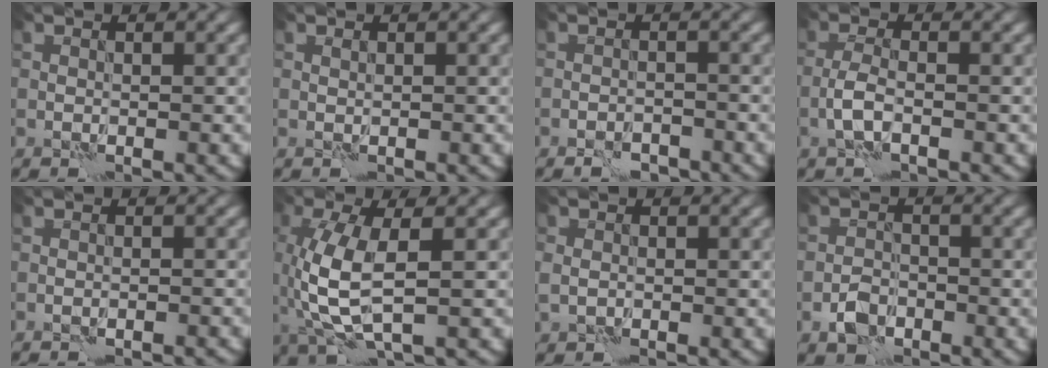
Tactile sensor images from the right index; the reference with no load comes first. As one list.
[{"total": 0.0}, {"total": 2.3, "force": [-1.9, 0.8, 0.9], "torque": [-0.010, 0.004, -0.033]}, {"total": 2.2, "force": [-1.0, 0.6, 1.9], "torque": [-0.043, 0.005, -0.026]}, {"total": 1.0, "force": [-0.9, 0.2, 0.4], "torque": [-0.007, 0.003, -0.014]}, {"total": 6.0, "force": [0.1, 2.2, 5.6], "torque": [-0.146, -0.008, 0.006]}, {"total": 1.9, "force": [-0.3, 1.6, 1.0], "torque": [-0.023, -0.005, -0.007]}, {"total": 2.5, "force": [-1.4, 1.6, 1.2], "torque": [-0.017, 0.007, -0.030]}]